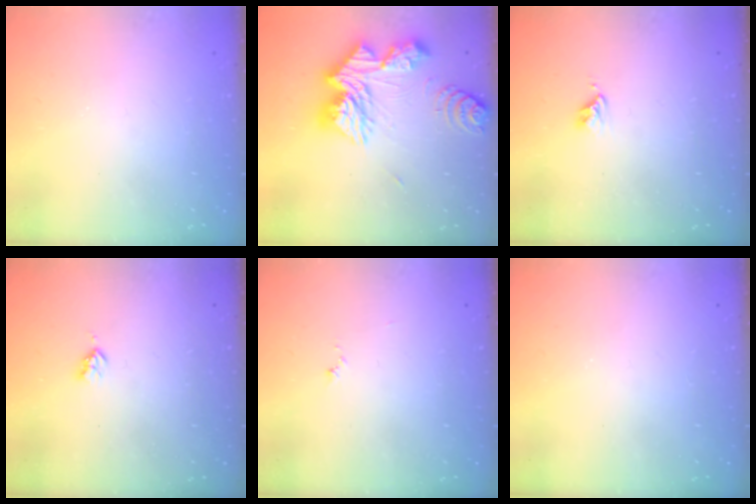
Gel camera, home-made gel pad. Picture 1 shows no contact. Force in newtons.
{"total": 19.9, "press": 19.8, "slide": 1.7}
{"total": 2.7, "press": 2.6, "slide": 0.4}
{"total": 2.9, "press": 2.9, "slide": 0.5}
{"total": 3.8, "press": 3.8, "slide": 0.4}
{"total": 0.0}